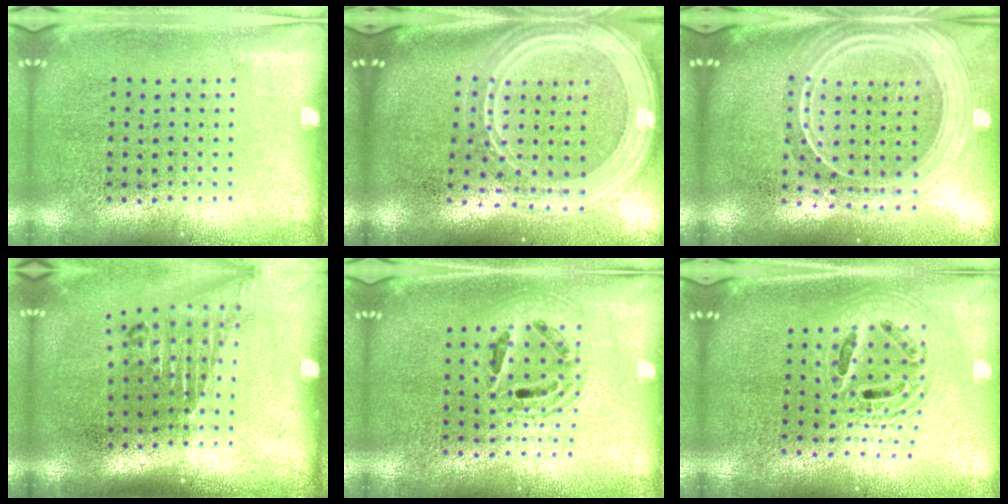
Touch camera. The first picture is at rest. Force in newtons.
{"total": 3.0, "press": 2.5, "slide": 1.7}
{"total": 2.5, "press": 2.2, "slide": 1.3}
{"total": 1.6, "press": 1.2, "slide": 1.0}
{"total": 1.3, "press": 1.2, "slide": 0.5}
{"total": 2.0, "press": 1.6, "slide": 1.3}